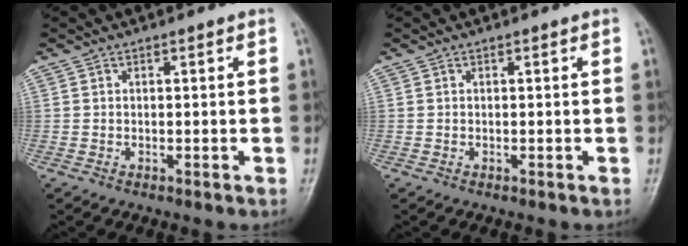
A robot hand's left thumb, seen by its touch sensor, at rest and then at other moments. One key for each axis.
{"total": 0.0}